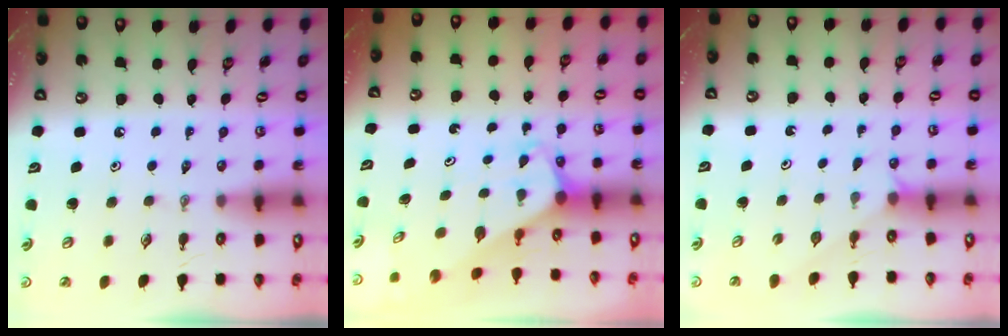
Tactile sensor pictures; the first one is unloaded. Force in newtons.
{"total": 2.0, "press": 2.0, "slide": 0.2}
{"total": 1.9, "press": 1.9, "slide": 0.3}